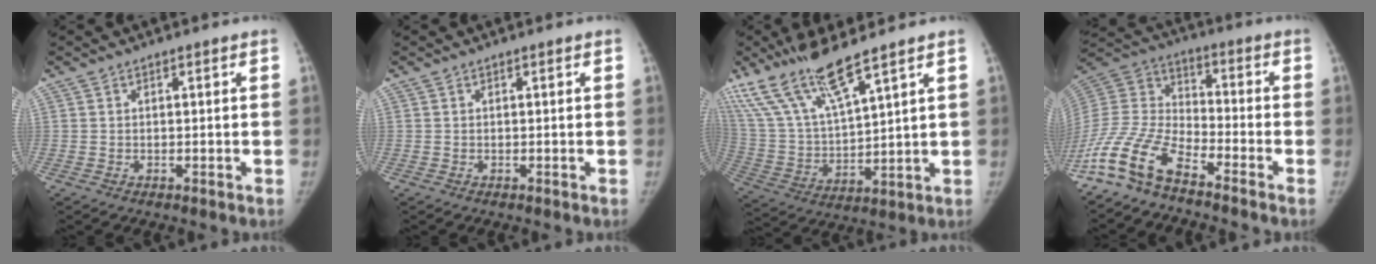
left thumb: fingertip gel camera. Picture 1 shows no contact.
{"total": 0.0}
{"total": 16.3, "force": [11.5, 3.5, 10.9], "torque": [-0.220, -0.048, 0.238]}
{"total": 13.8, "force": [-10.2, 4.8, 8.0], "torque": [-0.170, 0.063, -0.209]}